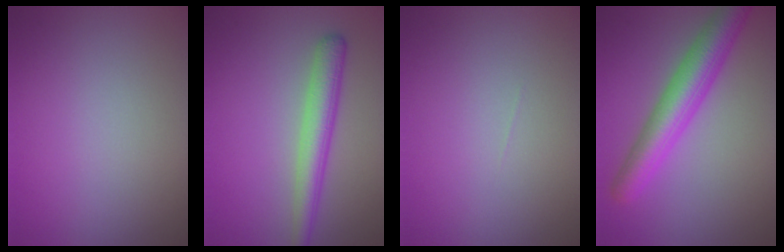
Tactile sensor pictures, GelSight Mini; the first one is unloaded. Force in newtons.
{"total": 3.5, "press": 3.5, "slide": 0.1}
{"total": 0.0}
{"total": 5.5, "press": 5.5, "slide": 0.2}